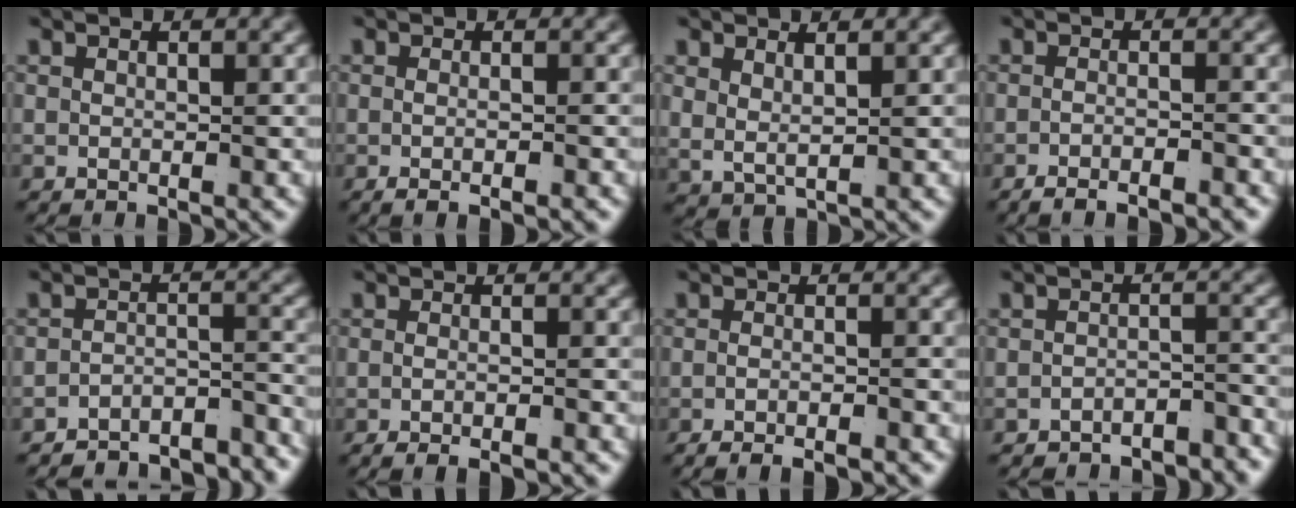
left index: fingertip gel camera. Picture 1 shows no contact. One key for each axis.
{"total": 1.9, "fx": -1.5, "fy": -0.2, "fz": 1.1, "tx": -0.021, "ty": -0.005, "tz": -0.019}
{"total": 2.2, "fx": 1.4, "fy": 1.2, "fz": 1.3, "tx": -0.040, "ty": -0.014, "tz": 0.041}
{"total": 3.3, "fx": -3.1, "fy": 0.3, "fz": 1.0, "tx": -0.014, "ty": -0.006, "tz": -0.050}
{"total": 8.2, "fx": -7.7, "fy": 1.7, "fz": 1.9, "tx": -0.011, "ty": -0.021, "tz": -0.117}
{"total": 2.5, "fx": -2.0, "fy": 0.2, "fz": 1.4, "tx": -0.023, "ty": -0.007, "tz": -0.028}
{"total": 3.1, "fx": -2.8, "fy": 0.3, "fz": 1.4, "tx": -0.025, "ty": -0.008, "tz": -0.041}
{"total": 4.6, "fx": -4.5, "fy": 0.6, "fz": 0.8, "tx": -0.002, "ty": -0.011, "tz": -0.069}